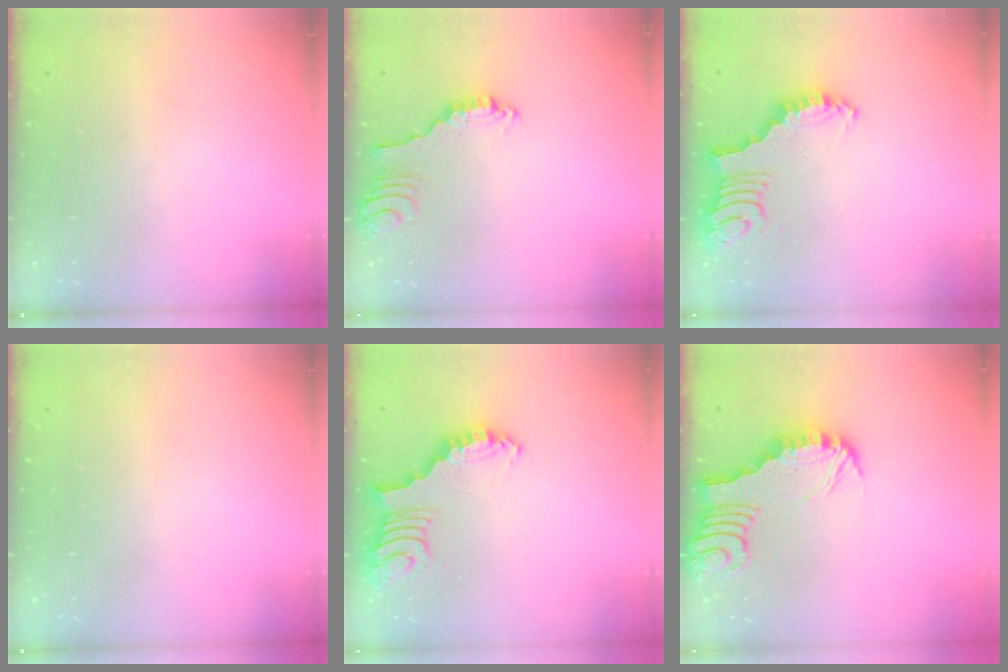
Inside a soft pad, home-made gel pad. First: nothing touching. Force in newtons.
{"total": 2.3, "press": 2.3, "slide": 0.1}
{"total": 2.7, "press": 2.7, "slide": 0.5}
{"total": 0.0}
{"total": 2.5, "press": 2.5, "slide": 0.5}
{"total": 3.3, "press": 3.3, "slide": 0.4}